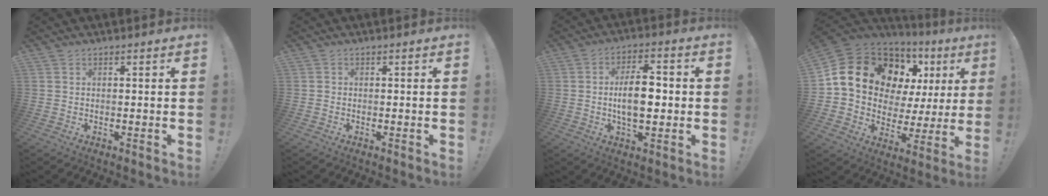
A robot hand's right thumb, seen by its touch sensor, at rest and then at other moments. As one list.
[{"total": 0.5, "force": [-0.3, 0.4, 0.1], "torque": [-0.006, 0.004, -0.003]}, {"total": 10.9, "force": [-0.3, 5.5, 9.4], "torque": [-0.168, 0.002, -0.013]}, {"total": 19.4, "force": [9.5, 12.2, 11.7], "torque": [-0.192, -0.052, 0.197]}]